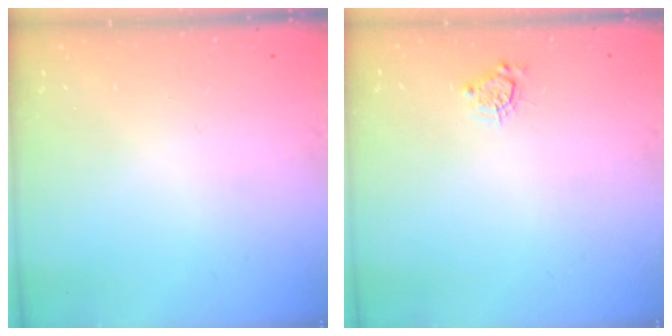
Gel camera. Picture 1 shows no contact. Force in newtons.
{"total": 5.1, "press": 5.1, "slide": 0.5}